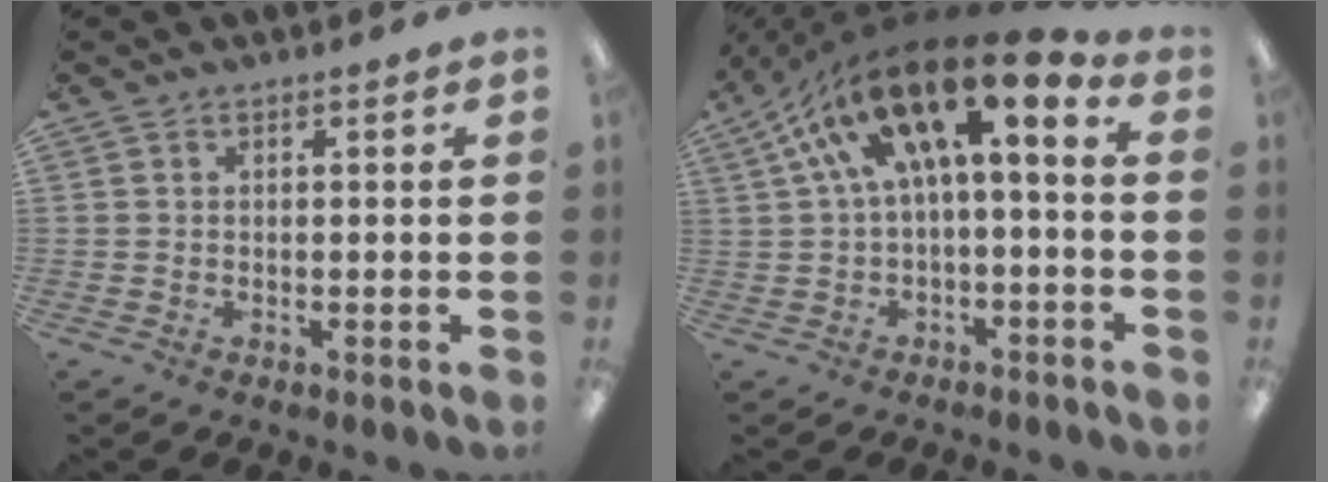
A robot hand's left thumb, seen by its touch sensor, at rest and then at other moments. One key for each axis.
{"total": 16.1, "fx": 6.2, "fy": 5.9, "fz": 13.6, "tx": -0.243, "ty": -0.038, "tz": 0.099}